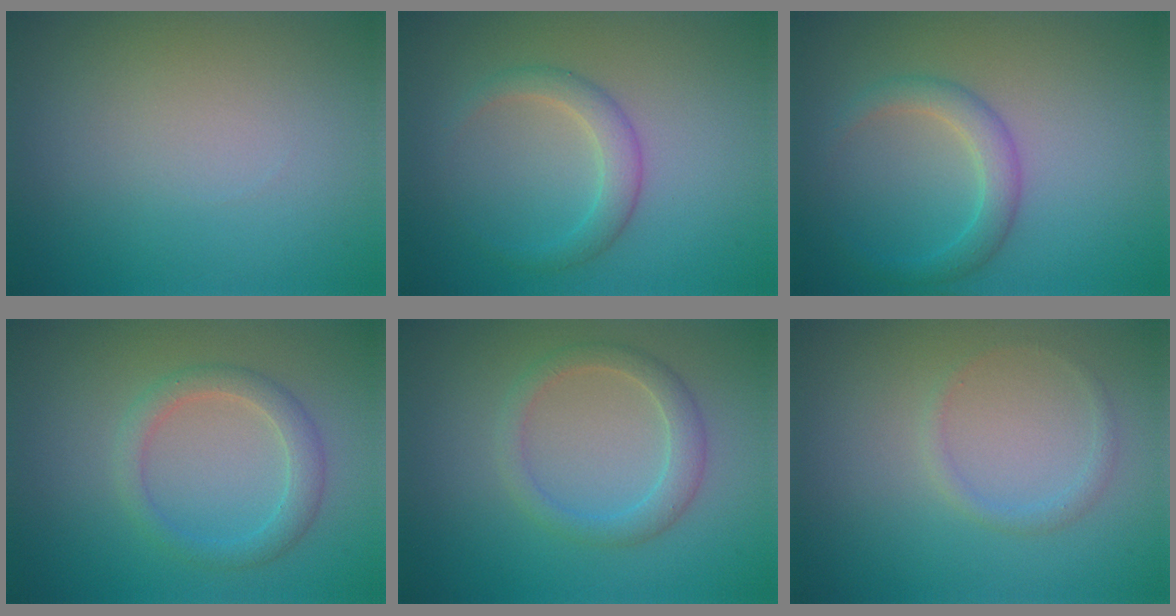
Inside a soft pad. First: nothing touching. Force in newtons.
{"total": 2.3, "press": 2.3, "slide": 0.0}
{"total": 2.5, "press": 2.5, "slide": 0.0}
{"total": 2.5, "press": 2.5, "slide": 0.1}
{"total": 2.4, "press": 2.4, "slide": 0.1}
{"total": 1.0, "press": 1.0, "slide": 0.0}